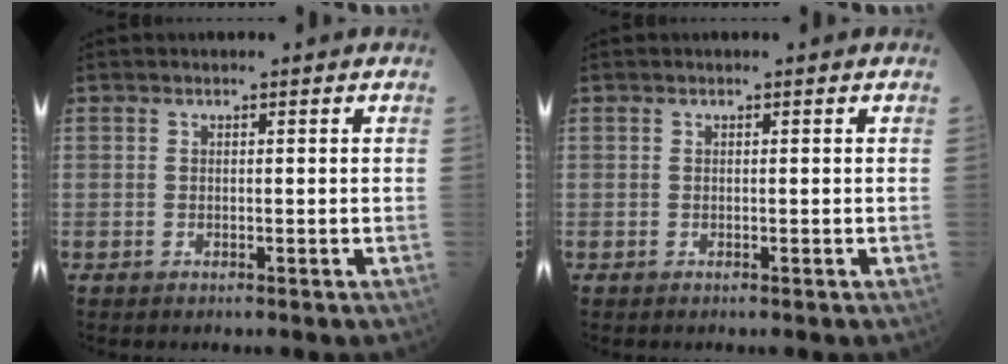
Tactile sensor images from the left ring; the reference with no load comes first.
{"total": 0.0}